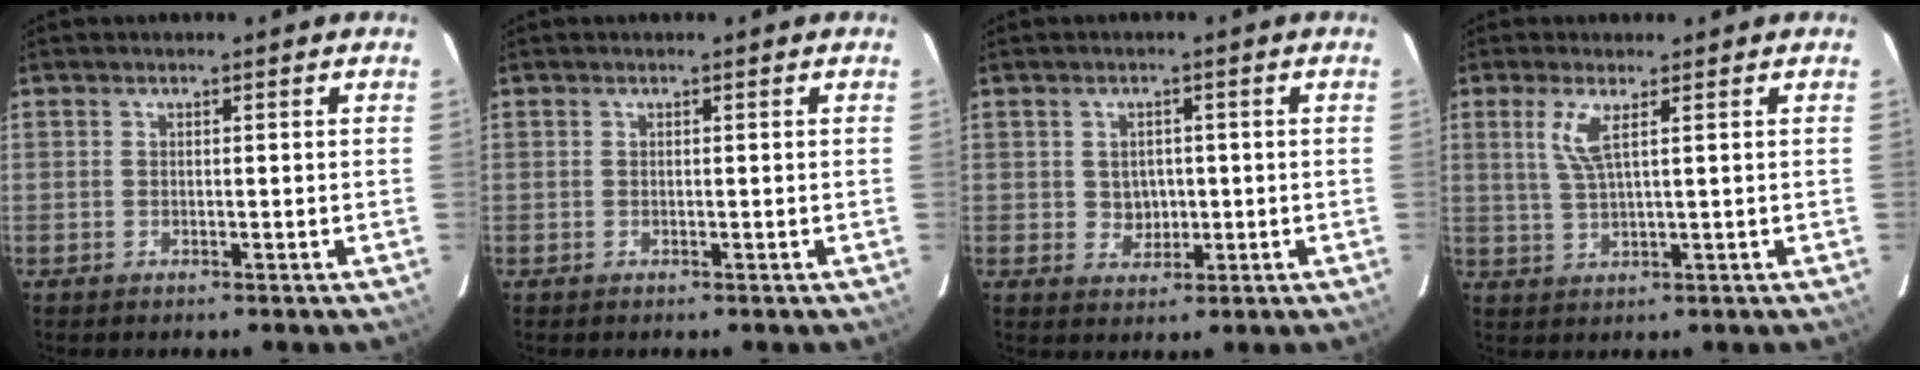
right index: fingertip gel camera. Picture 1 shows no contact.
{"total": 0.0}
{"total": 3.6, "force": [0.1, 3.3, 1.3], "torque": [-0.023, 0.007, 0.008]}
{"total": 4.2, "force": [1.7, 0.2, 3.8], "torque": [-0.081, -0.002, 0.037]}